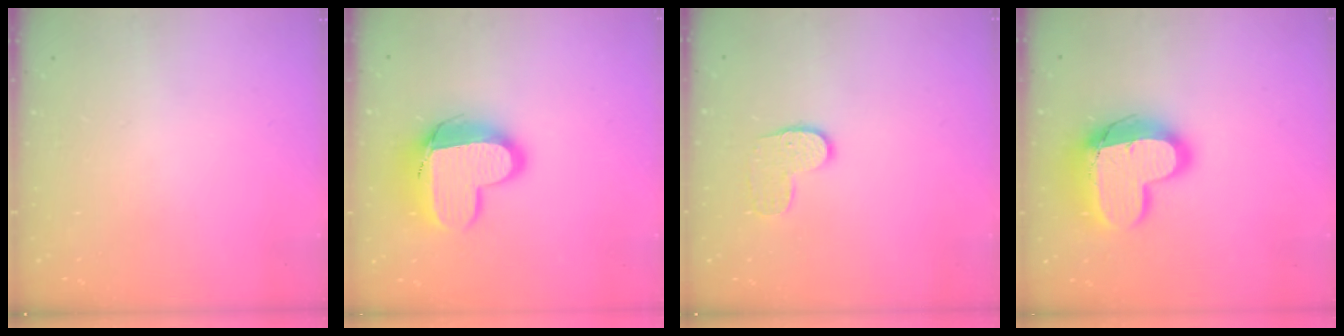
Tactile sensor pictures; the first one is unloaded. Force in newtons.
{"total": 14.3, "press": 14.3, "slide": 1.2}
{"total": 7.3, "press": 7.3, "slide": 0.2}
{"total": 17.2, "press": 17.1, "slide": 1.5}